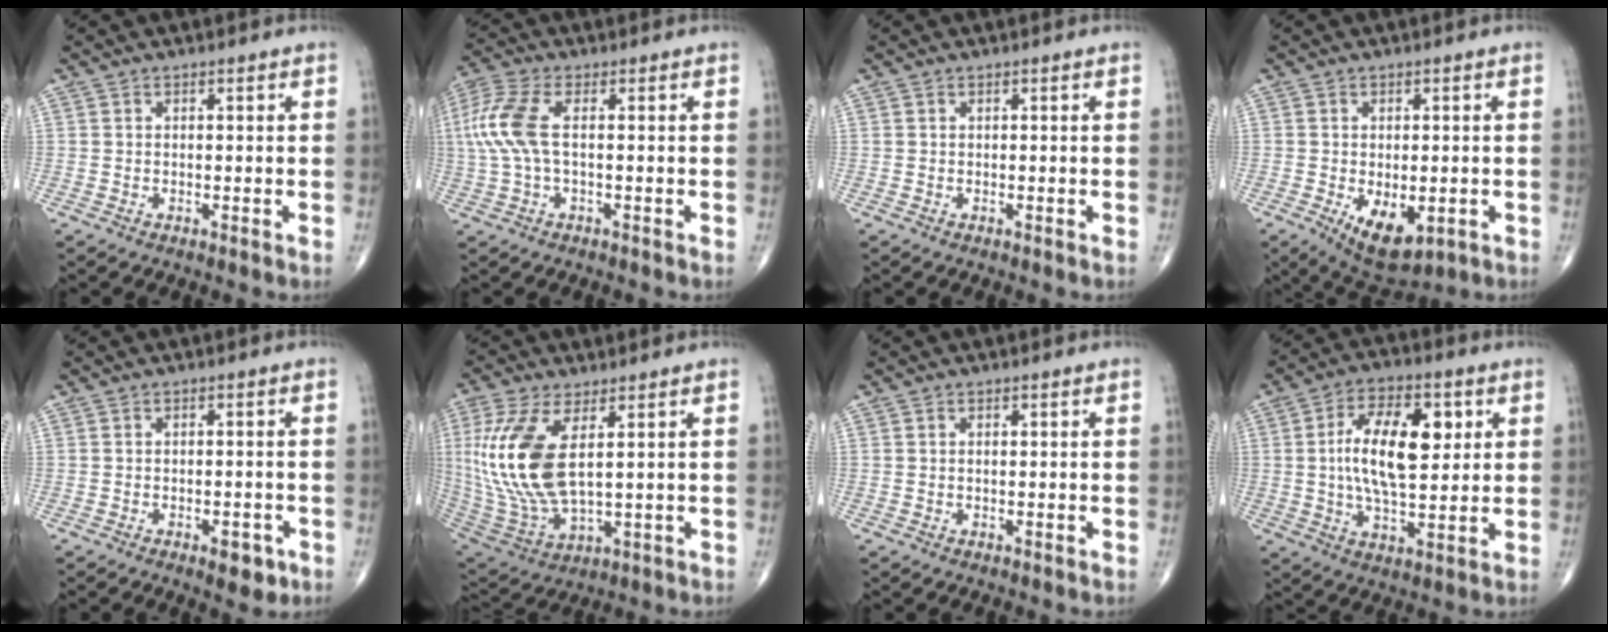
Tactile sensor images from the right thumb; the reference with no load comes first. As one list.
[{"total": 9.1, "force": [0.8, 3.8, 8.2], "torque": [-0.224, 0.020, 0.013]}, {"total": 0.0}, {"total": 8.9, "force": [-2.7, 4.7, 7.1], "torque": [-0.103, -0.011, -0.028]}, {"total": 4.0, "force": [-2.0, 1.8, 3.0], "torque": [-0.026, 0.004, -0.021]}, {"total": 17.8, "force": [3.7, 7.6, 15.7], "torque": [-0.355, -0.022, 0.086]}, {"total": 0.6, "force": [0.2, 0.2, 0.5], "torque": [-0.016, 0.004, 0.005]}, {"total": 15.3, "force": [2.7, 7.2, 13.2], "torque": [-0.211, -0.002, 0.046]}]